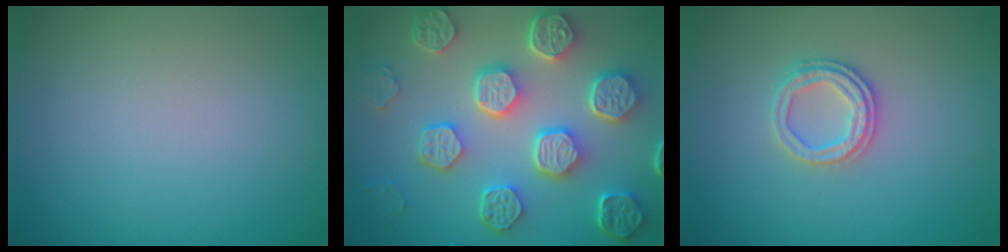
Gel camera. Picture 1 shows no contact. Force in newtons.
{"total": 8.5, "press": 6.5, "slide": 5.5}
{"total": 2.5, "press": 2.4, "slide": 0.8}